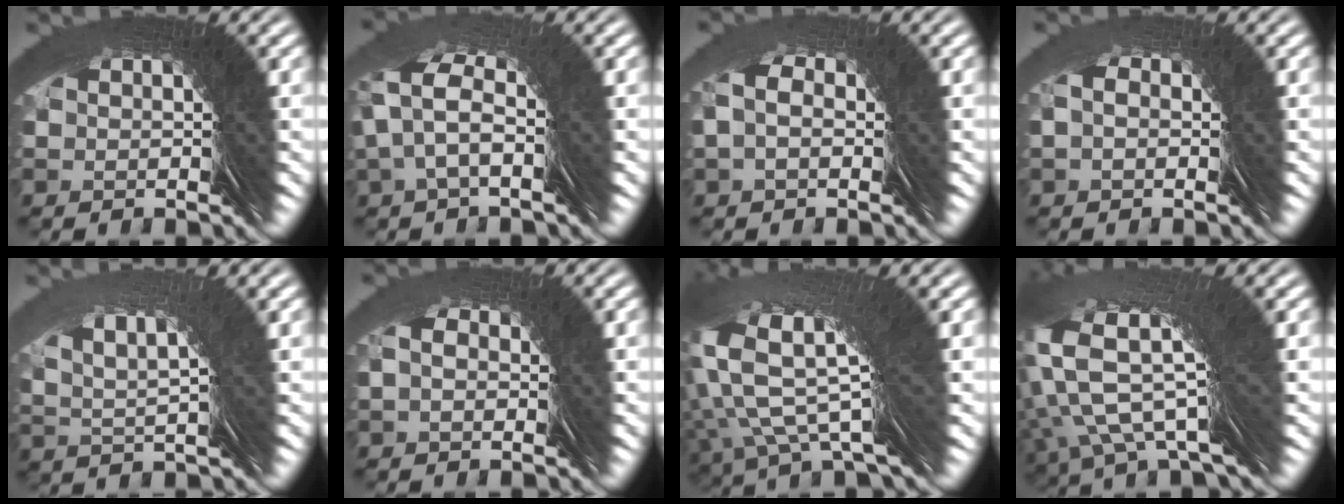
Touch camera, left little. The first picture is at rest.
{"total": 3.0, "force": [2.3, -1.6, -0.8], "torque": [0.000, 0.035, 0.031]}
{"total": 1.6, "force": [1.5, 0.3, 0.5], "torque": [-0.002, 0.021, 0.019]}
{"total": 0.9, "force": [0.9, -0.1, 0.2], "torque": [0.007, 0.016, 0.010]}
{"total": 6.7, "force": [4.9, -4.5, -0.4], "torque": [0.032, 0.054, 0.063]}
{"total": 1.3, "force": [1.2, 0.4, 0.3], "torque": [0.004, 0.018, 0.014]}
{"total": 5.8, "force": [4.2, -3.2, 2.5], "torque": [-0.059, 0.064, 0.052]}
{"total": 5.5, "force": [3.6, -2.5, 3.2], "torque": [-0.050, 0.062, 0.042]}